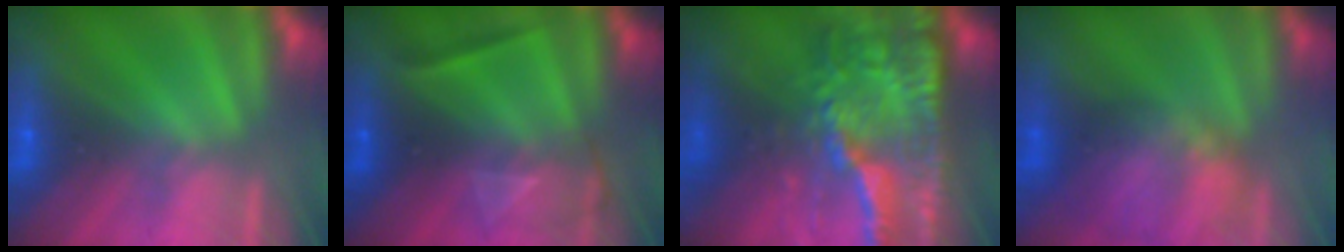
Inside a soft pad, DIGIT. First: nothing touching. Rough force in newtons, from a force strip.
{"total": 2.2}
{"total": 6.1}
{"total": 6.8}